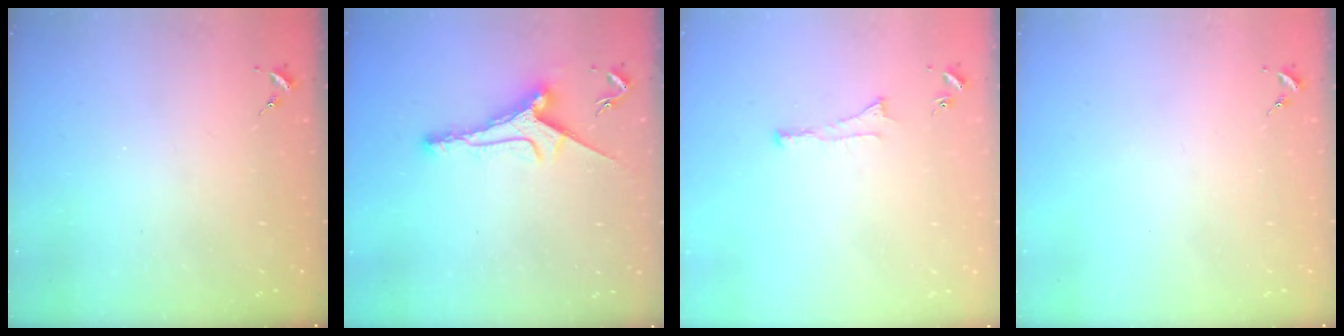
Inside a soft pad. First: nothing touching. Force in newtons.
{"total": 9.1, "press": 9.0, "slide": 0.6}
{"total": 3.7, "press": 3.6, "slide": 0.6}
{"total": 0.0}